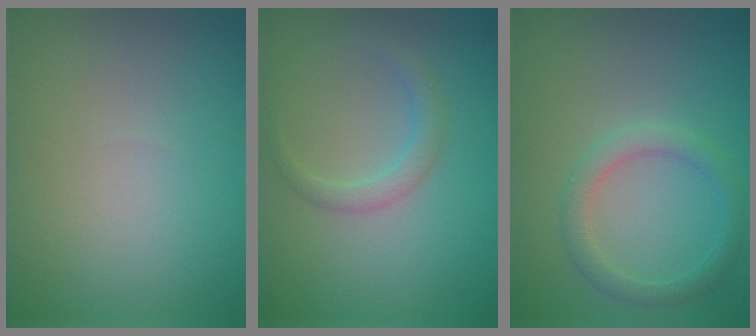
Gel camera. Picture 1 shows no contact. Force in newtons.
{"total": 1.7, "press": 1.7, "slide": 0.1}
{"total": 2.3, "press": 2.3, "slide": 0.1}